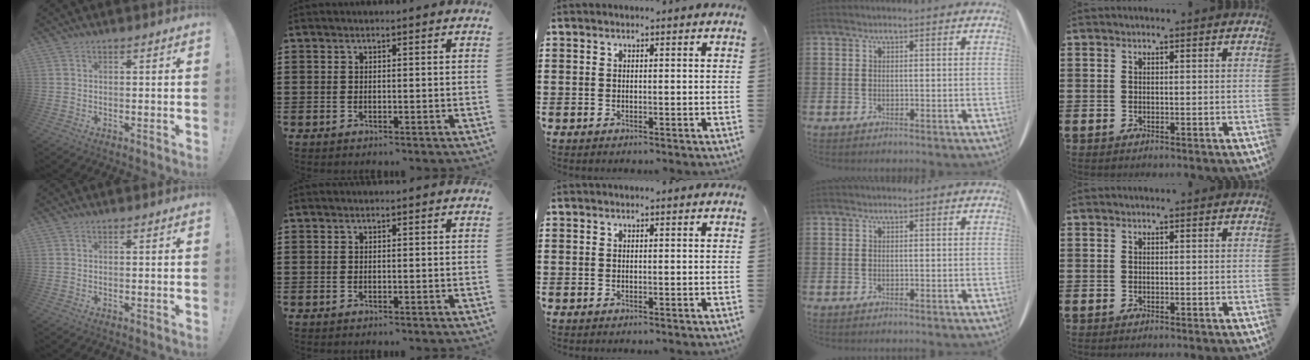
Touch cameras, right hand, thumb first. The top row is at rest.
{}